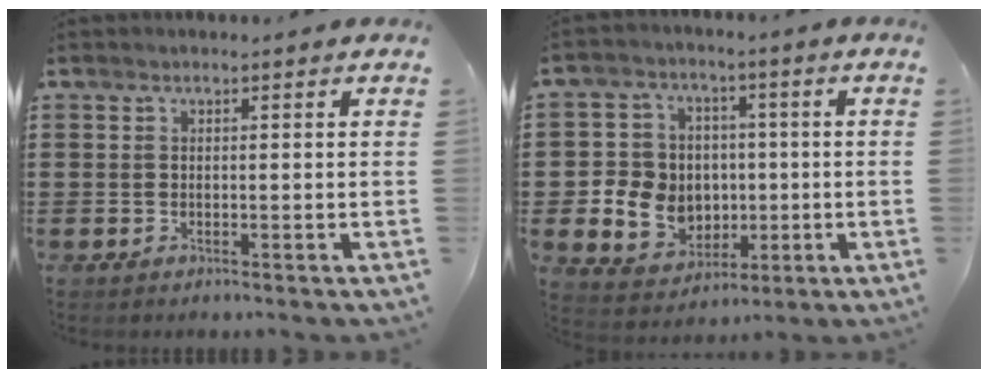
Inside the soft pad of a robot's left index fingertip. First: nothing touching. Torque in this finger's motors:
{"motor_torque": [1.07, 1.07, 0.35, 0.08]}